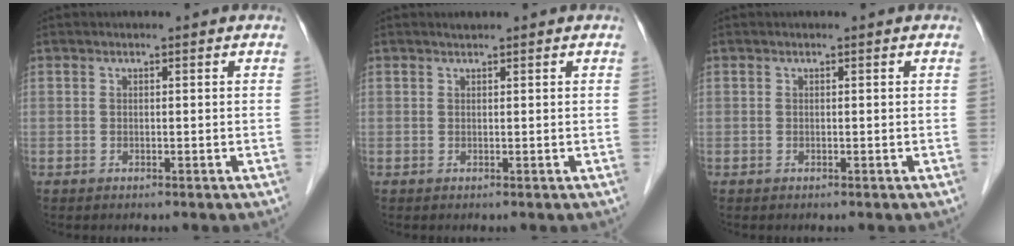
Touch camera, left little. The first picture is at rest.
{"total": 0.5, "force": [0.5, 0.0, 0.1], "torque": [-0.009, 0.003, 0.011]}
{"total": 0.0}